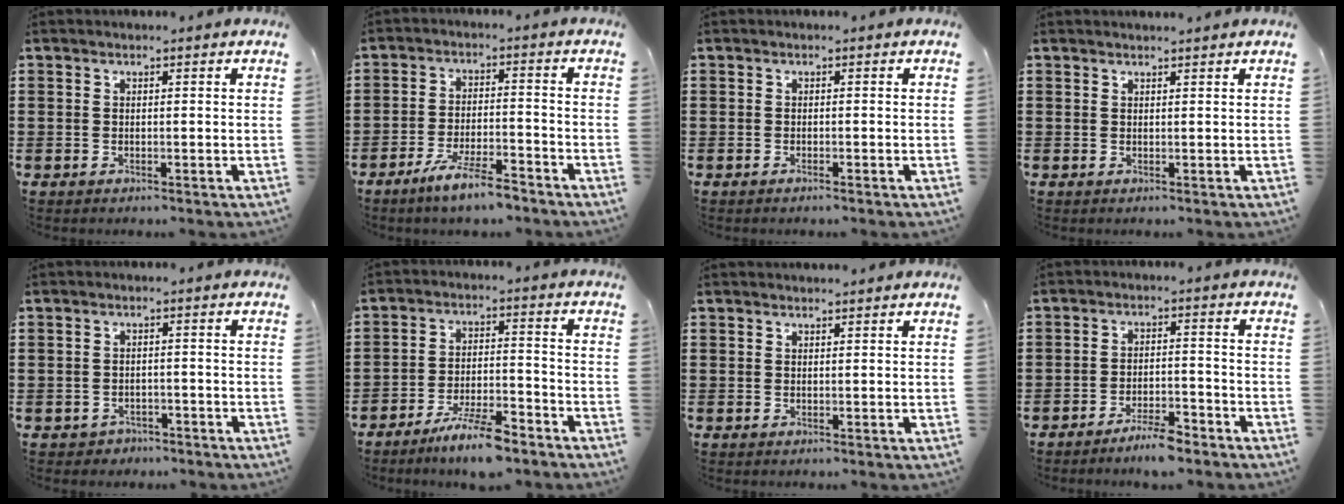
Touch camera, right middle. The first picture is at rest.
{"total": 6.5, "force": [-5.3, 0.6, 3.8], "torque": [-0.079, -0.004, -0.099]}
{"total": 0.5, "force": [-0.4, 0.0, 0.3], "torque": [-0.007, -0.002, -0.008]}
{"total": 0.6, "force": [0.6, -0.1, 0.1], "torque": [0.005, -0.004, 0.009]}
{"total": 1.6, "force": [-1.4, 0.7, -0.1], "torque": [-0.005, 0.002, -0.033]}
{"total": 7.2, "force": [-6.0, 1.0, 3.8], "torque": [-0.071, 0.000, -0.109]}
{"total": 0.6, "force": [0.6, 0.1, 0.0], "torque": [0.006, -0.004, 0.010]}
{"total": 4.1, "force": [-3.6, 0.5, 1.9], "torque": [-0.038, 0.004, -0.070]}